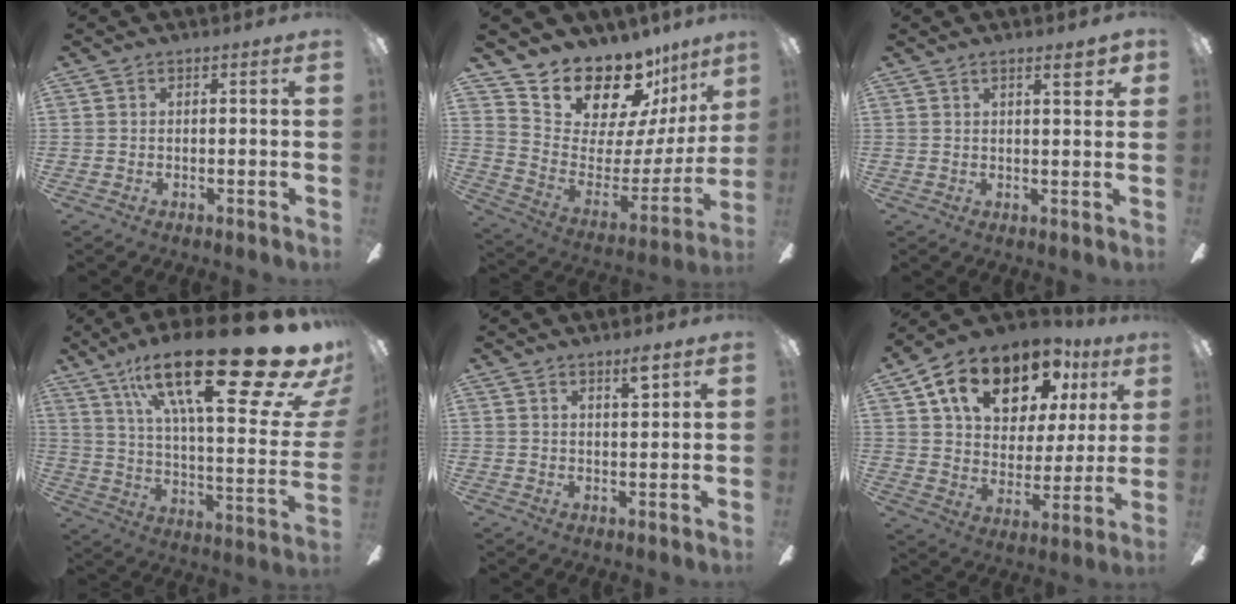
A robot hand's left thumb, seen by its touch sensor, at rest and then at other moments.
{"total": 18.8, "force": [16.8, 7.1, 4.9], "torque": [-0.092, -0.150, 0.305]}
{"total": 4.4, "force": [2.6, 1.0, 3.4], "torque": [-0.040, -0.008, 0.036]}
{"total": 32.9, "force": [19.7, 7.8, 25.2], "torque": [-0.407, -0.127, 0.314]}
{"total": 3.9, "force": [2.8, 0.6, 2.6], "torque": [-0.041, -0.009, 0.044]}
{"total": 18.7, "force": [11.3, 11.1, 10.0], "torque": [-0.172, -0.052, 0.201]}